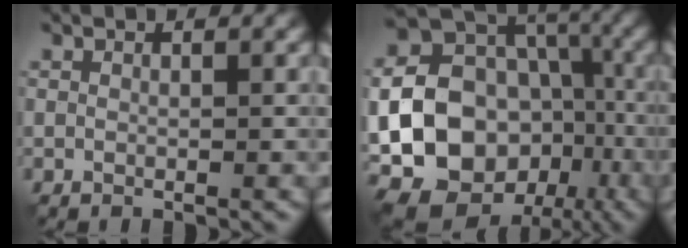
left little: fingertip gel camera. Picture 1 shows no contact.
{"total": 23.4, "force": [-6.7, 20.1, 10.1], "torque": [-0.206, -0.039, -0.115]}